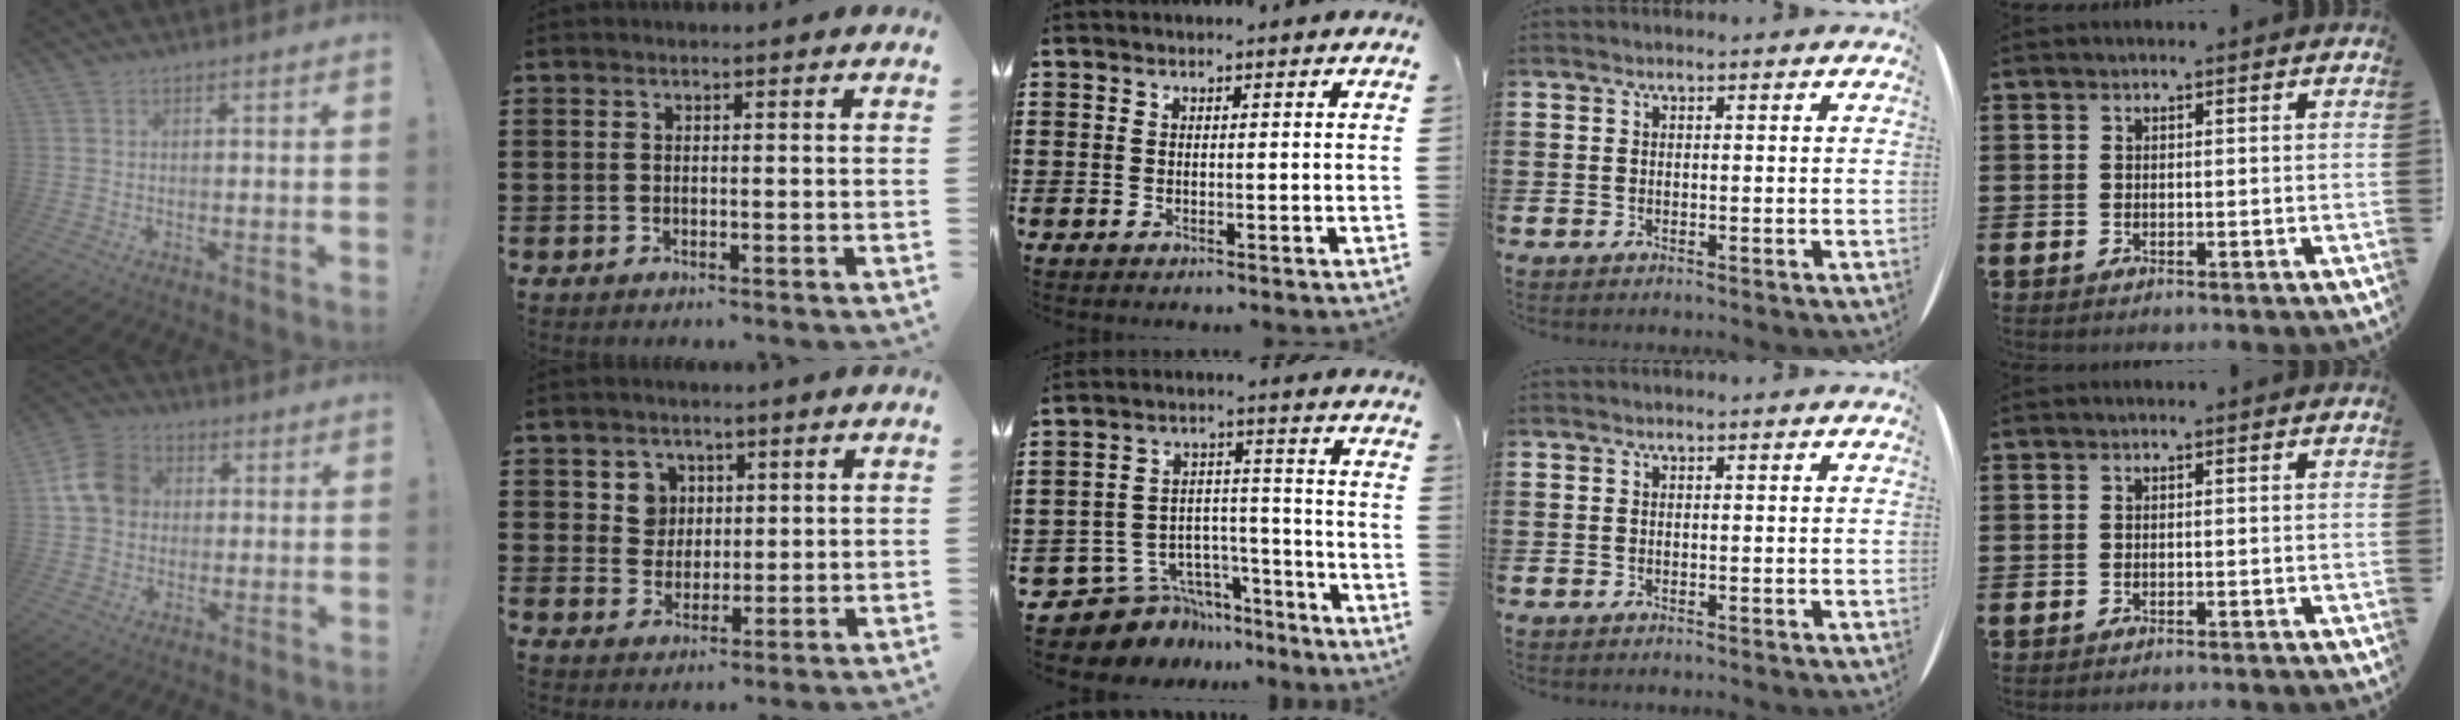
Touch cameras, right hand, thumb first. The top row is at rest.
{"thumb": {"total": 11.8, "force": [1.9, 9.9, 6.2], "torque": [-0.104, 0.012, 0.041]}, "index": {"total": 4.1, "force": [1.7, 3.6, 0.9], "torque": [-0.028, 0.009, 0.030]}, "middle": {"total": 8.2, "force": [-6.9, 4.3, 1.0], "torque": [-0.029, 0.013, -0.129]}}